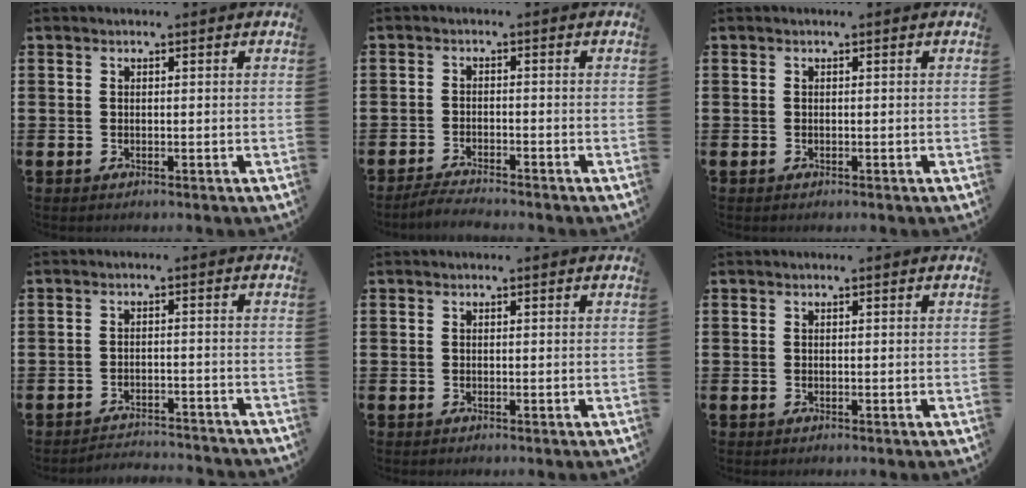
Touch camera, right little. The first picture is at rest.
{"total": 2.3, "force": [-2.3, -0.1, 0.4], "torque": [-0.008, 0.004, -0.046]}
{"total": 0.0}
{"total": 2.5, "force": [-2.5, -0.1, -0.1], "torque": [-0.003, 0.004, -0.055]}
{"total": 0.0}
{"total": 0.0}